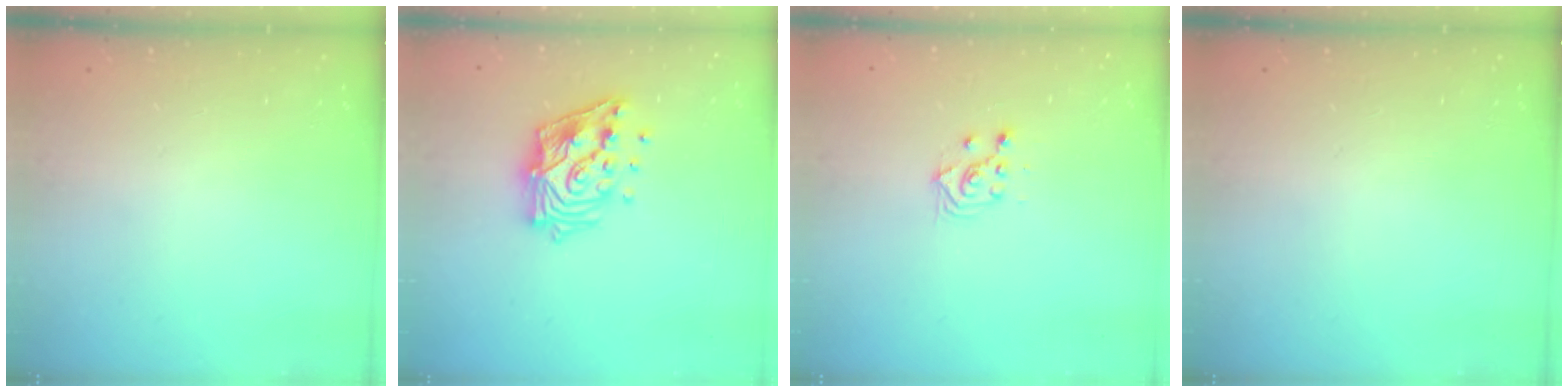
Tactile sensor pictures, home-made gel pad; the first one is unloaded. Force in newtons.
{"total": 14.7, "press": 14.6, "slide": 1.9}
{"total": 4.6, "press": 4.5, "slide": 0.6}
{"total": 0.0}